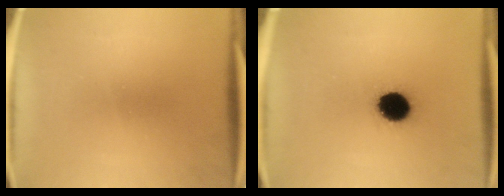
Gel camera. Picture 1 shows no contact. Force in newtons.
{"total": 10.5}